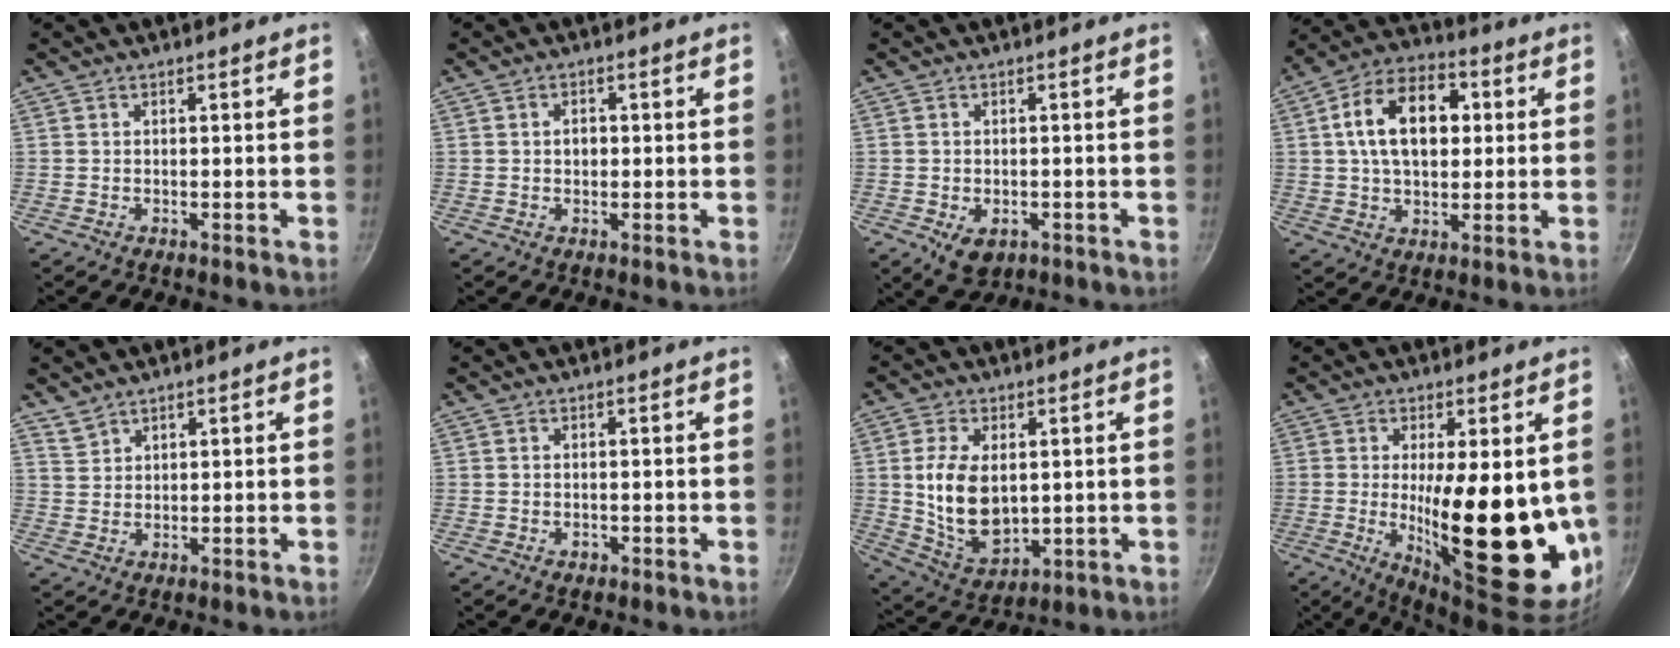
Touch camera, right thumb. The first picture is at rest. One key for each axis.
{"total": 2.3, "fx": 0.2, "fy": 1.7, "fz": 1.5, "tx": -0.015, "ty": 0.005, "tz": 0.001}
{"total": 4.9, "fx": -1.5, "fy": 3.4, "fz": 3.1, "tx": -0.039, "ty": -0.002, "tz": -0.011}
{"total": 15.8, "fx": 2.9, "fy": 10.3, "fz": 11.7, "tx": -0.165, "ty": 0.021, "tz": 0.033}
{"total": 2.4, "fx": 2.1, "fy": 1.0, "fz": 0.3, "tx": 0.001, "ty": 0.001, "tz": 0.048}
{"total": 1.2, "fx": -0.4, "fy": 0.8, "fz": 0.7, "tx": -0.010, "ty": 0.002, "tz": -0.007}
{"total": 13.0, "fx": 1.5, "fy": 8.1, "fz": 10.1, "tx": -0.170, "ty": -0.019, "tz": 0.046}
{"total": 21.2, "fx": -0.7, "fy": 7.2, "fz": 19.9, "tx": -0.276, "ty": -0.030, "tz": 0.000}